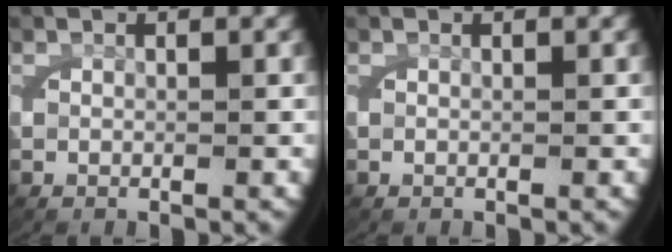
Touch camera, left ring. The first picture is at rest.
{"total": 0.0}